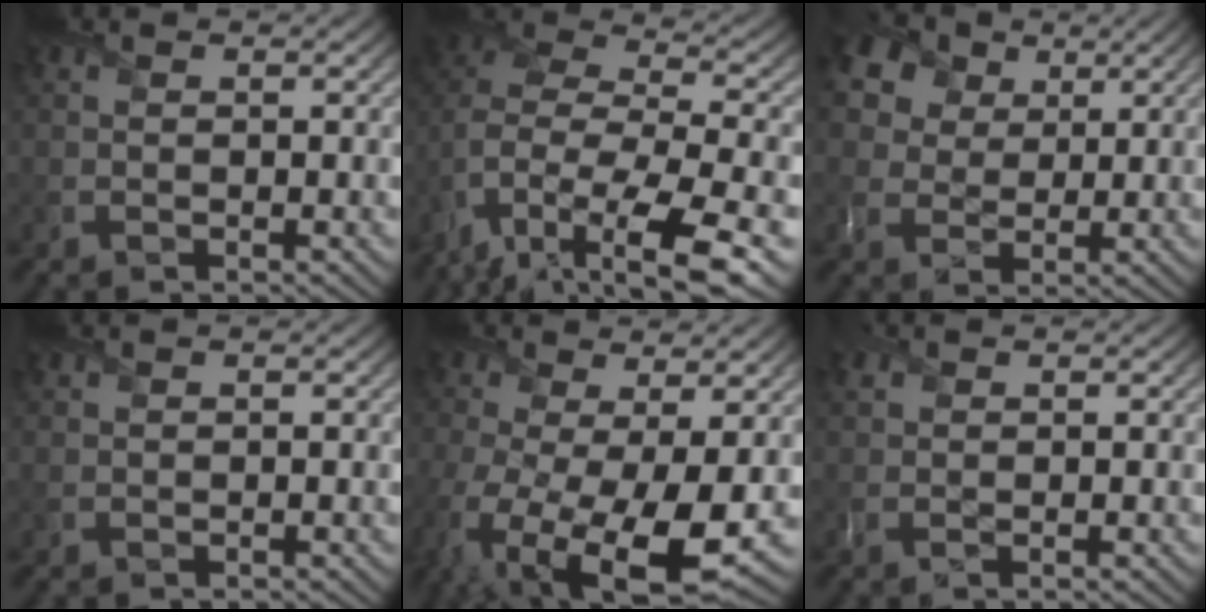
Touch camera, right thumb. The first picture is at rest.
{"total": 16.3, "force": [-9.0, 7.7, 11.2], "torque": [-0.242, -0.025, -0.095]}
{"total": 10.7, "force": [5.4, 7.7, 5.1], "torque": [-0.161, 0.032, 0.091]}
{"total": 0.5, "force": [0.5, 0.1, 0.1], "torque": [-0.004, 0.002, 0.013]}
{"total": 13.4, "force": [-3.9, 6.0, 11.4], "torque": [-0.239, -0.052, -0.045]}
{"total": 1.1, "force": [0.7, 0.7, 0.4], "torque": [-0.012, 0.002, 0.014]}